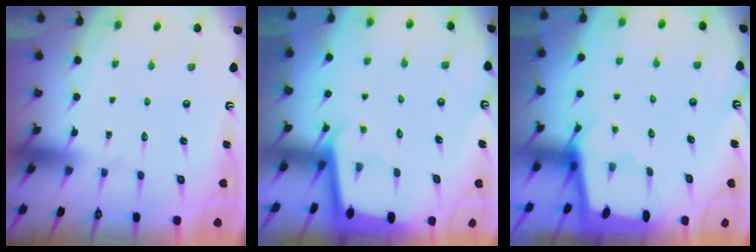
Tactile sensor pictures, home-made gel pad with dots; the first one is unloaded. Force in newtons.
{"total": 1.9, "press": 1.9, "slide": 0.0}
{"total": 2.1, "press": 2.1, "slide": 0.1}